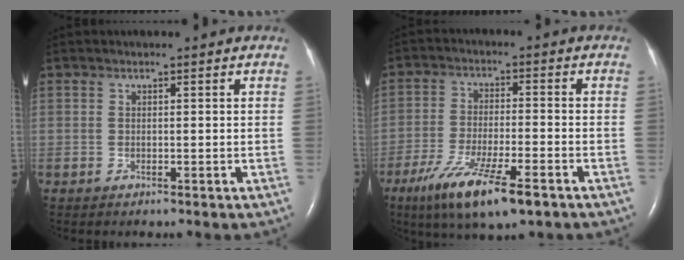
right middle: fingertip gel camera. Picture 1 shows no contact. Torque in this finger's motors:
{"motor_torque": [1.19, -0.95, 0.26, 0.15]}